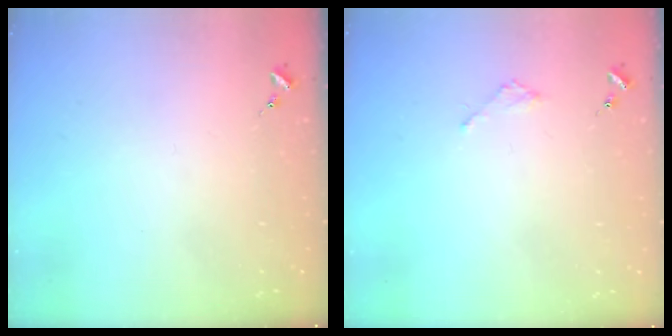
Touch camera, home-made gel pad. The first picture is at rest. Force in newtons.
{"total": 1.8, "press": 1.8, "slide": 0.2}